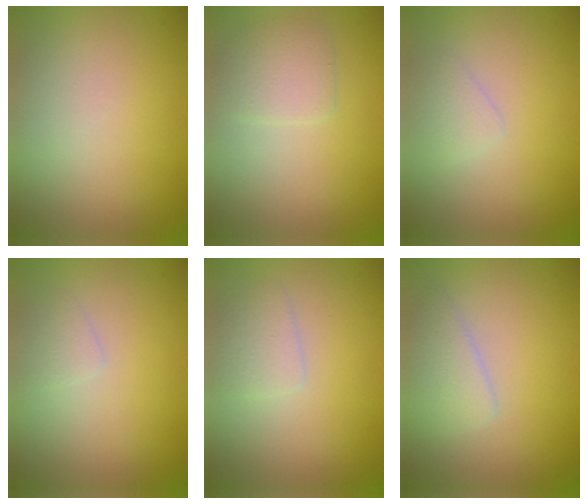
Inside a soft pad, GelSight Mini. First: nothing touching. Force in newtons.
{"total": 2.2, "press": 2.2, "slide": 0.1}
{"total": 1.1, "press": 1.1, "slide": 0.1}
{"total": 0.9, "press": 0.9, "slide": 0.1}
{"total": 1.5, "press": 1.5, "slide": 0.1}
{"total": 2.2, "press": 2.2, "slide": 0.0}